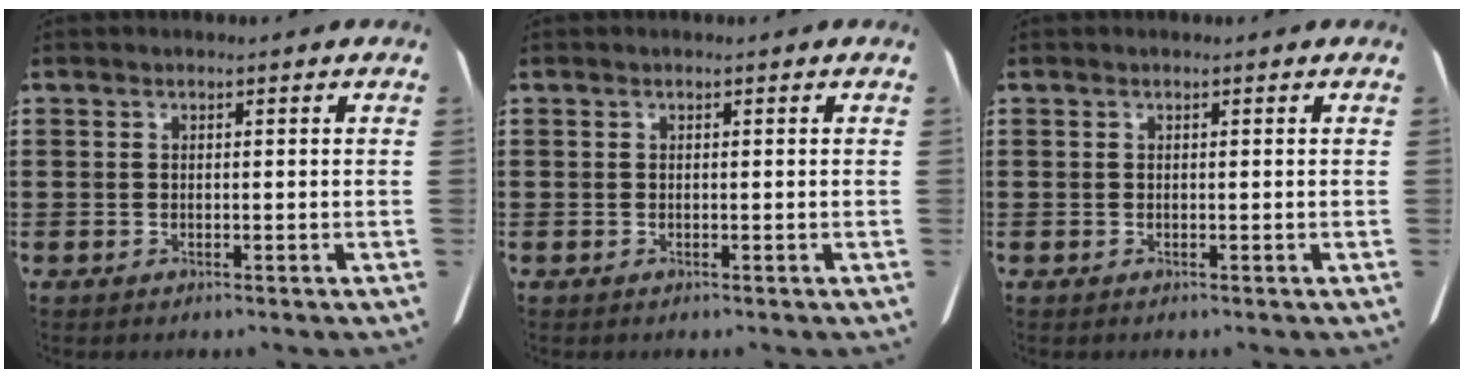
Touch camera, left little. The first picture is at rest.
{"total": 0.0}
{"total": 0.0}